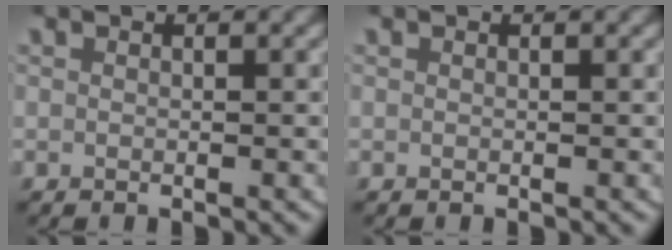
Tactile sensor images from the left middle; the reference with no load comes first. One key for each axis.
{"total": 0.0}